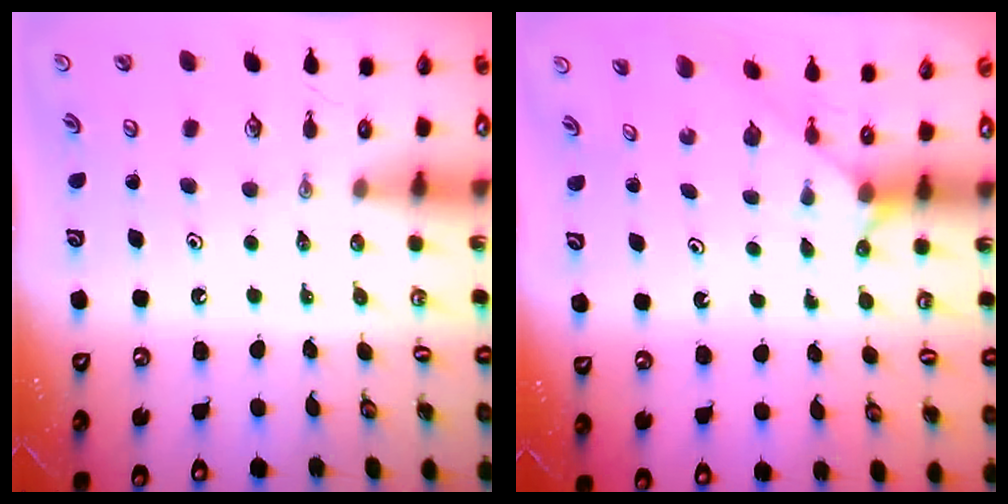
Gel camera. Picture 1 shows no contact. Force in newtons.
{"total": 2.4, "press": 2.4, "slide": 0.2}